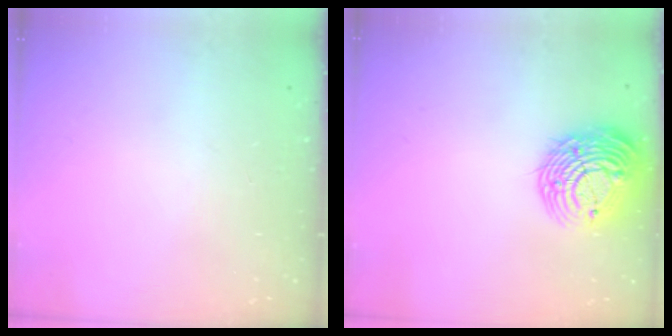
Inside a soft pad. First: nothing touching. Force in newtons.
{"total": 16.0, "press": 15.8, "slide": 2.3}